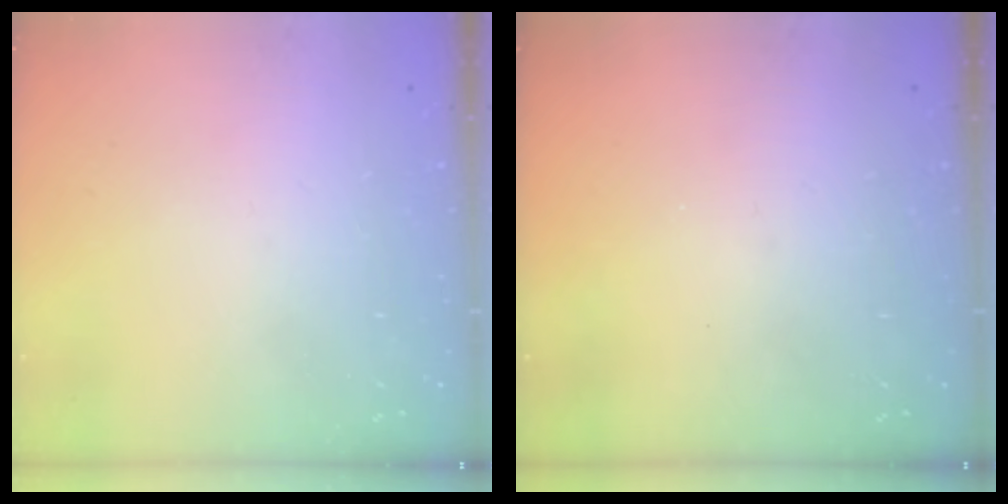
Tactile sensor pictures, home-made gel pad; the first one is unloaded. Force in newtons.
{"total": 0.0}